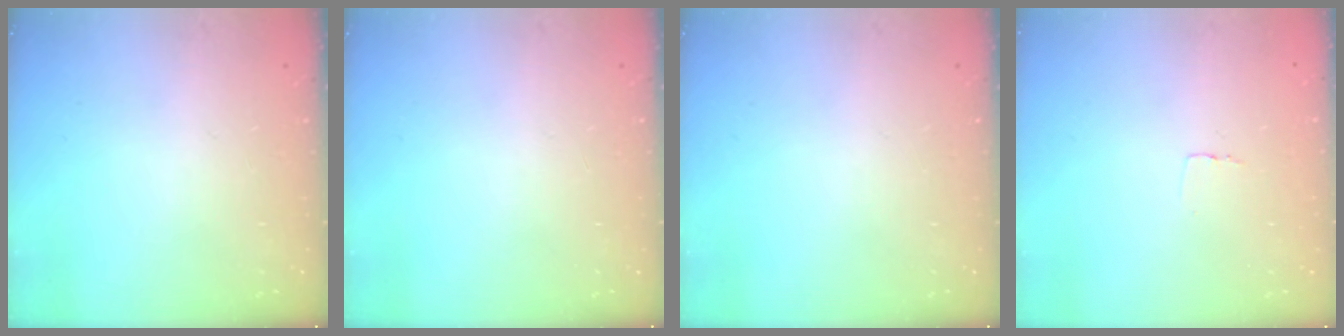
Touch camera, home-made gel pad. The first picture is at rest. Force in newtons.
{"total": 0.0}
{"total": 0.0}
{"total": 2.6, "press": 2.6, "slide": 0.1}